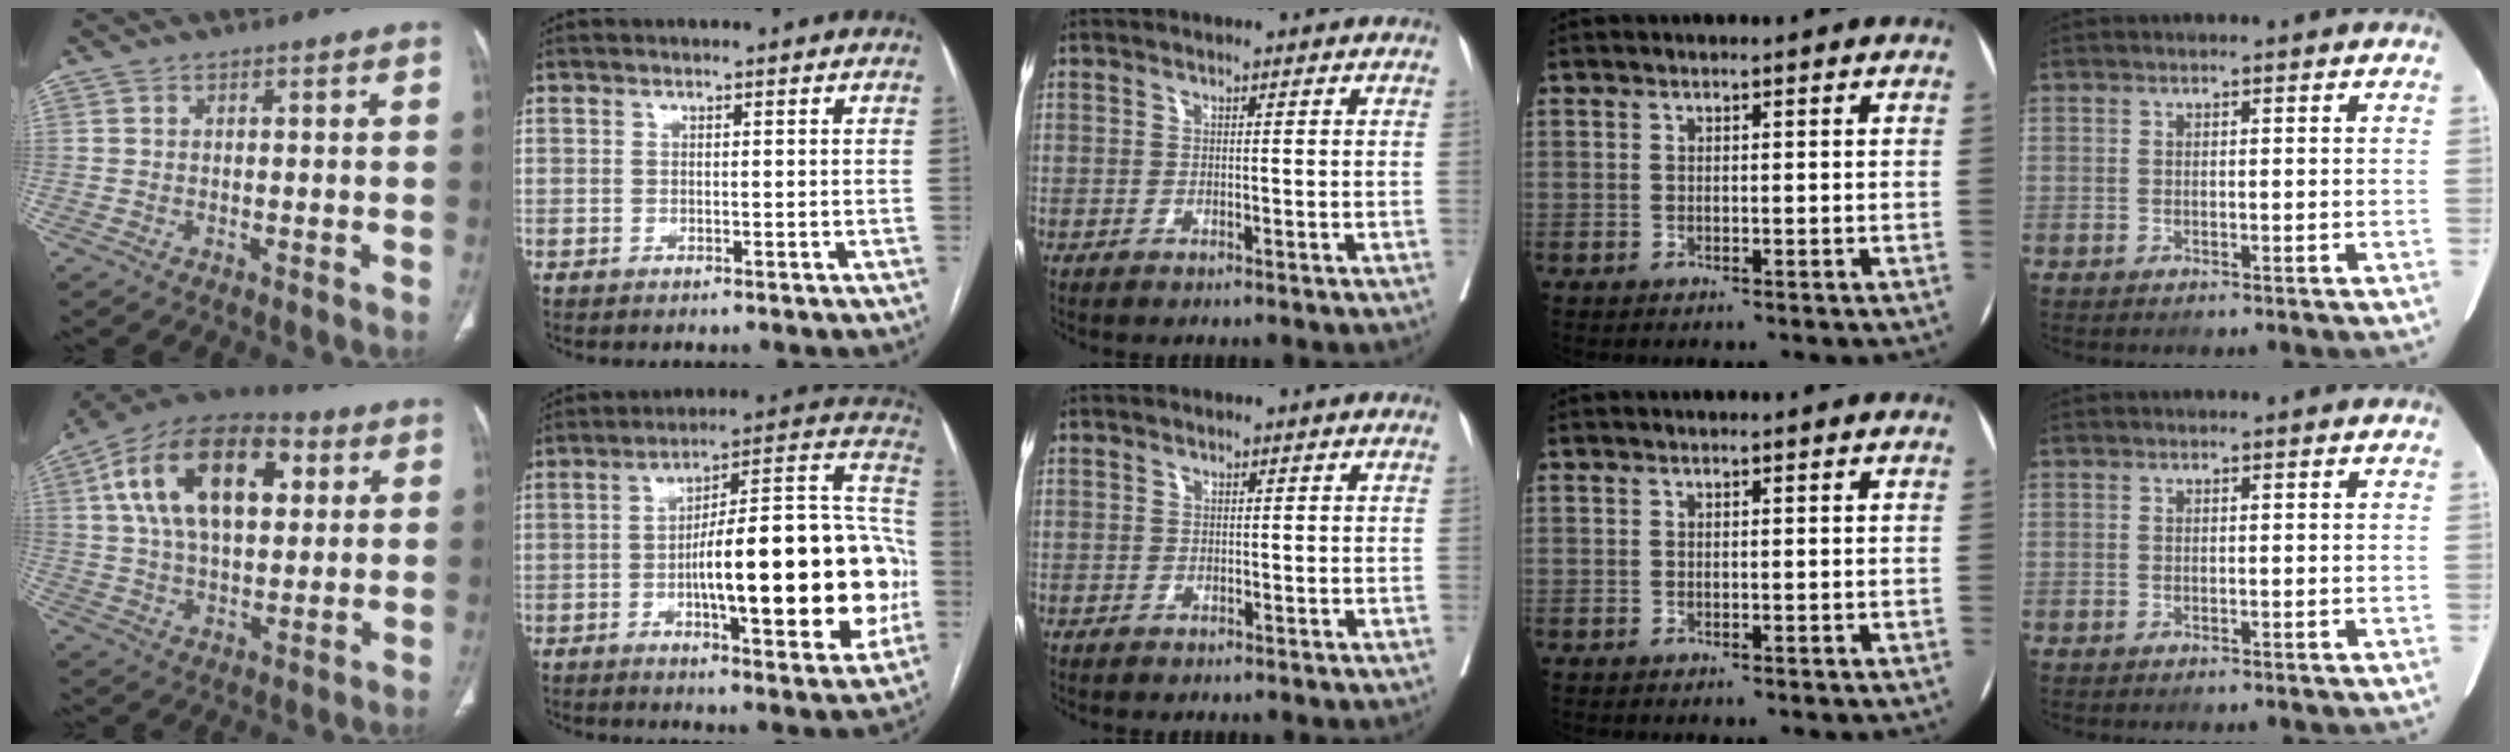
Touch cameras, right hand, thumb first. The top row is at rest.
{"thumb": {"total": 22.7, "force": [6.6, 12.4, 17.8], "torque": [-0.292, 0.010, 0.105]}, "index": {"total": 25.5, "force": [-4.3, 5.6, 24.5], "torque": [-0.296, 0.032, -0.054]}, "middle": {"total": 0.7, "force": [-0.2, 0.7, -0.1], "torque": [0.003, 0.006, -0.007]}}